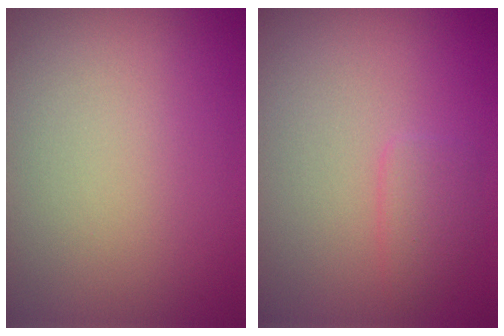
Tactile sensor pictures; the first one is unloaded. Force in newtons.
{"total": 1.4, "press": 1.4, "slide": 0.1}